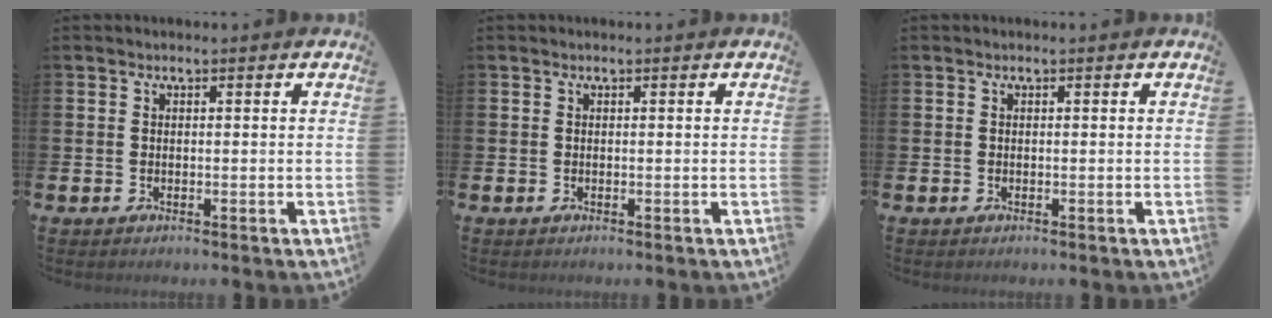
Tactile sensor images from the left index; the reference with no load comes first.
{"total": 0.0}
{"total": 0.0}